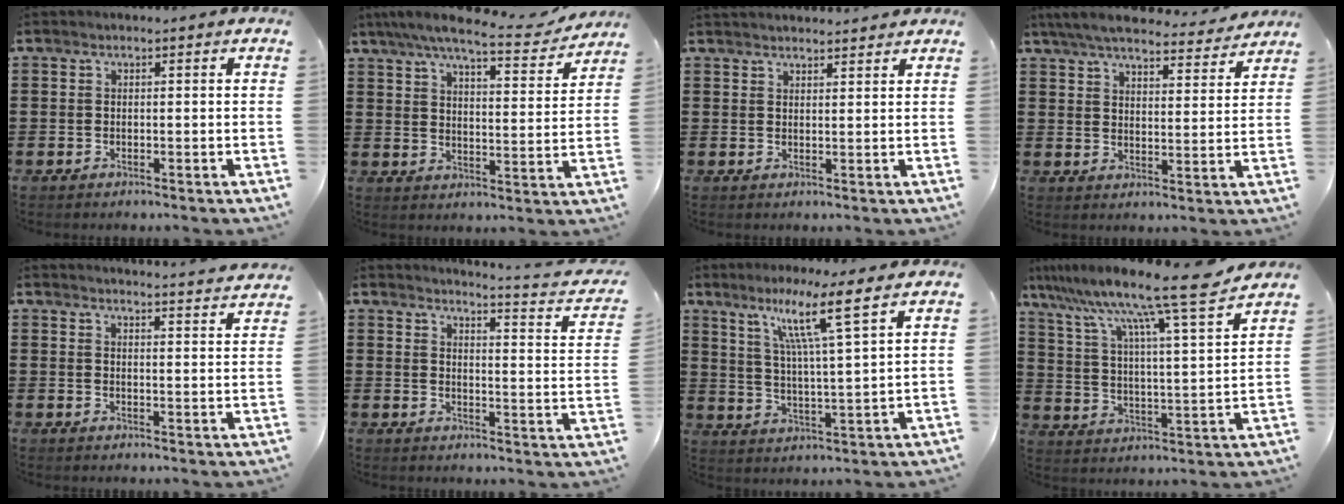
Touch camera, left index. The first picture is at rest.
{"total": 8.1, "force": [6.9, 0.6, 4.2], "torque": [-0.099, -0.036, 0.117]}
{"total": 1.9, "force": [1.9, 0.1, 0.0], "torque": [-0.005, -0.001, 0.037]}
{"total": 6.2, "force": [5.8, 0.7, 2.1], "torque": [-0.065, -0.026, 0.102]}
{"total": 3.5, "force": [3.3, -0.9, 0.1], "torque": [-0.005, -0.029, 0.056]}
{"total": 3.1, "force": [2.8, -0.6, 1.4], "torque": [-0.036, -0.034, 0.035]}
{"total": 9.6, "force": [6.3, -0.5, 7.2], "torque": [-0.141, -0.023, 0.099]}
{"total": 11.7, "force": [10.0, -1.2, 5.9], "torque": [-0.144, -0.075, 0.157]}